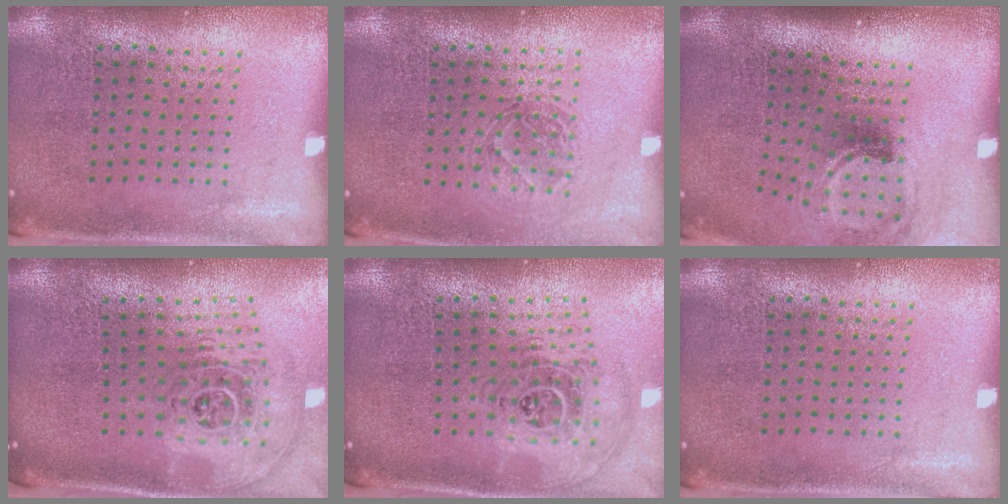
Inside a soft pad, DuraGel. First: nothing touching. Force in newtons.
{"total": 1.4, "press": 1.2, "slide": 0.7}
{"total": 1.8, "press": 1.1, "slide": 1.4}
{"total": 2.7, "press": 1.9, "slide": 1.9}
{"total": 1.7, "press": 1.4, "slide": 0.9}
{"total": 0.0}